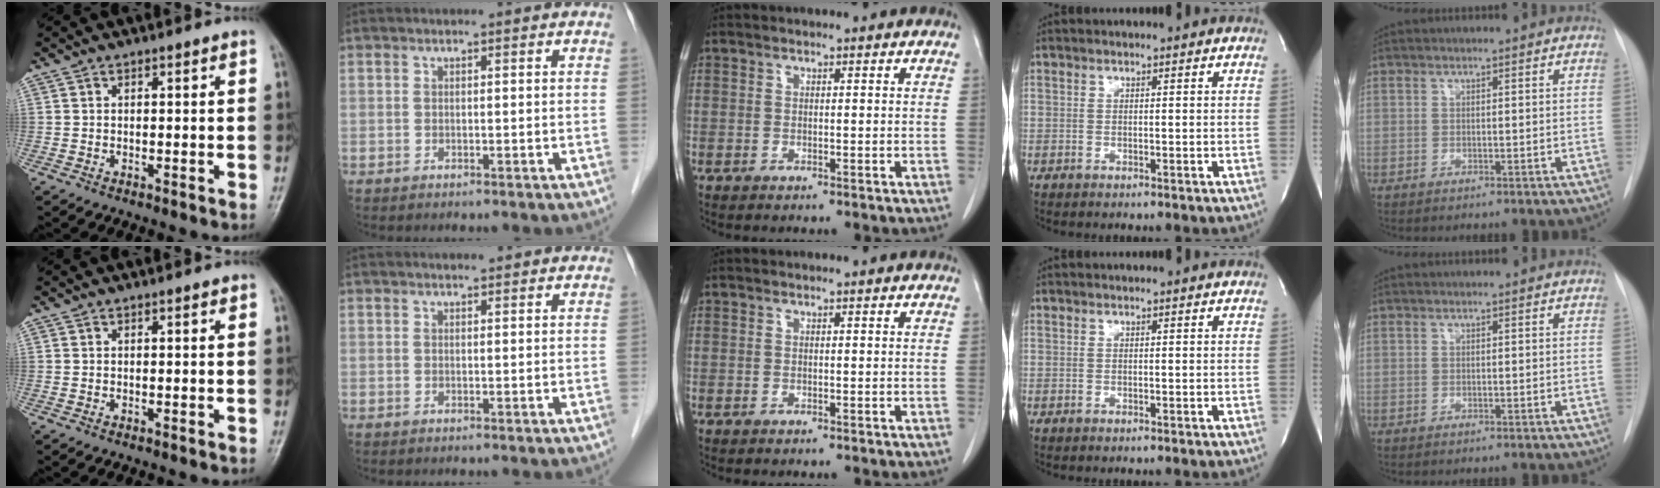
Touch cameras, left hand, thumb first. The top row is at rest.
{"index": {"total": 1.9, "force": [1.6, 0.4, 0.9], "torque": [-0.015, 0.013, 0.024]}}